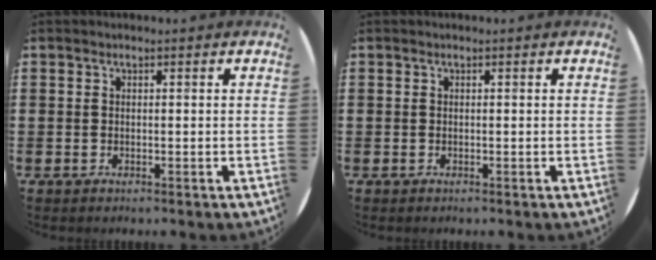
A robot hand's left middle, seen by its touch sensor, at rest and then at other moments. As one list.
[{"total": 0.0}]